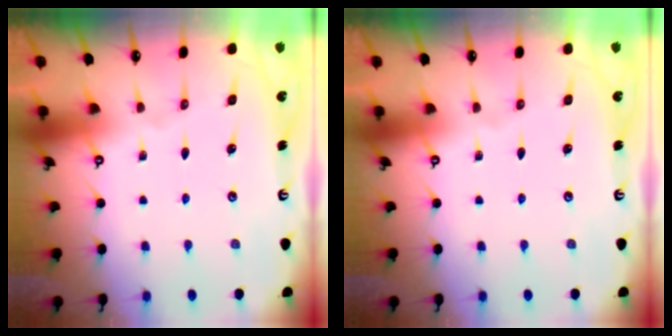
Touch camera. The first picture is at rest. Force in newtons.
{"total": 0.0}